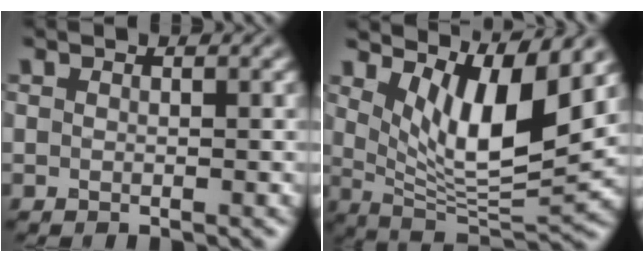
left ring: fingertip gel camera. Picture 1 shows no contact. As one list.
[{"total": 8.4, "force": [3.5, 2.6, 7.2], "torque": [-0.119, -0.022, 0.067]}]